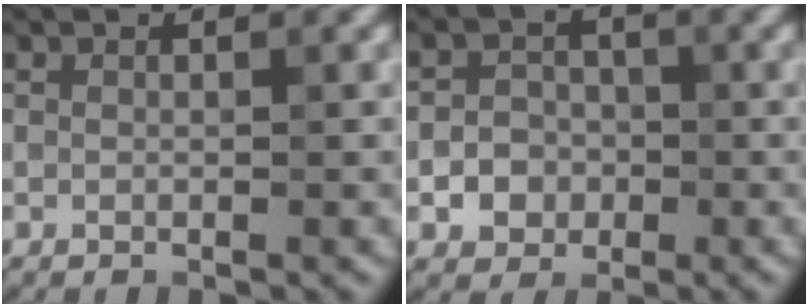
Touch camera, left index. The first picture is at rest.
{"total": 3.0, "force": [-0.9, 2.6, 1.1], "torque": [0.008, 0.001, -0.031]}